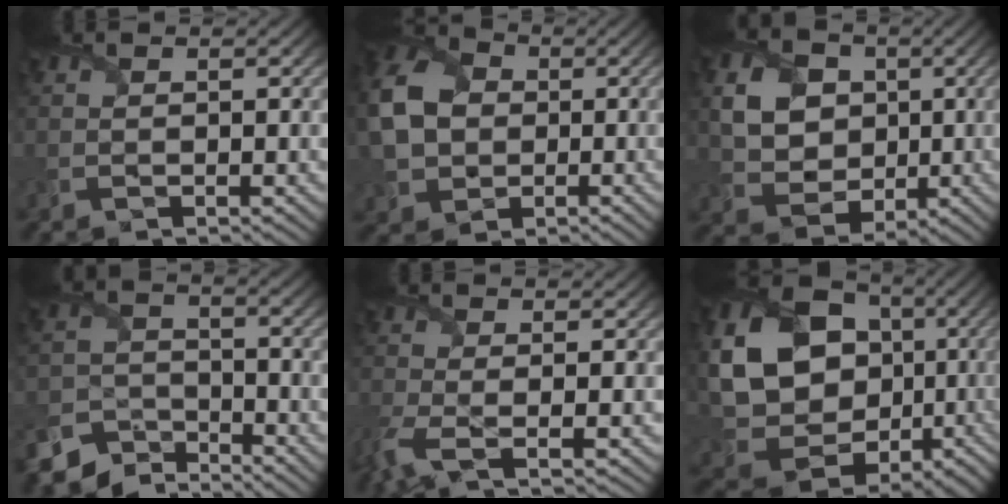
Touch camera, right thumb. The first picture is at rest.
{"total": 10.1, "force": [0.3, 8.0, 6.1], "torque": [-0.179, 0.002, -0.001]}
{"total": 7.9, "force": [1.1, 6.5, 4.3], "torque": [-0.114, -0.003, 0.011]}
{"total": 7.6, "force": [-6.8, 3.0, 1.8], "torque": [-0.044, -0.014, -0.138]}
{"total": 4.9, "force": [-2.6, 1.0, 4.0], "torque": [-0.101, -0.014, -0.057]}
{"total": 23.2, "force": [1.6, 20.2, 11.4], "torque": [-0.279, -0.012, 0.046]}